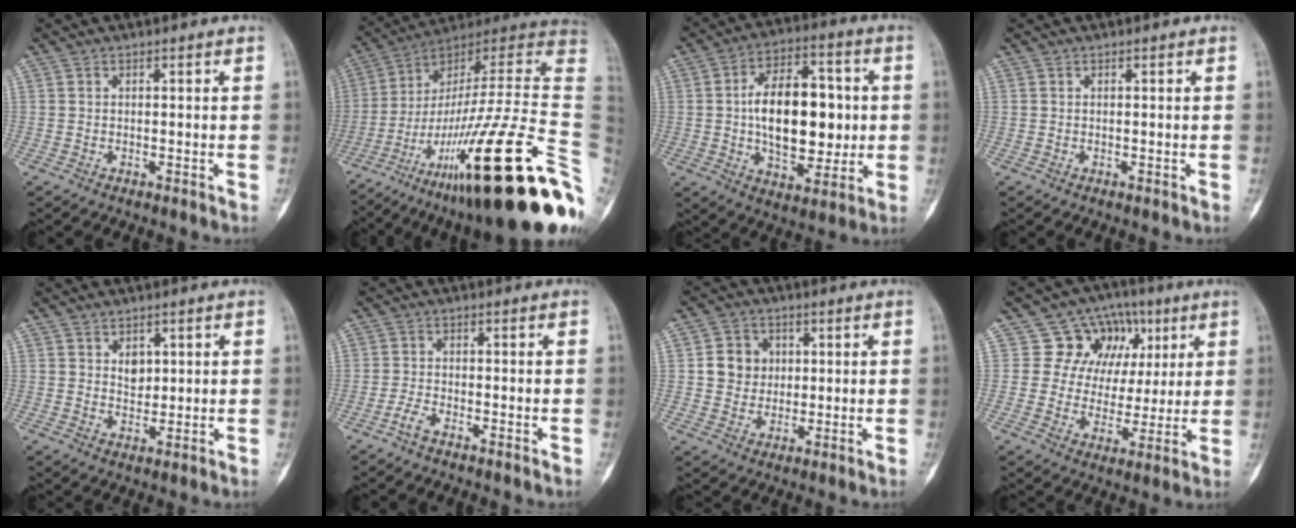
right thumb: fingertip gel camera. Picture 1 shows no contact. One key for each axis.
{"total": 35.7, "fx": -10.5, "fy": 6.4, "fz": 33.5, "tx": -0.448, "ty": 0.073, "tz": -0.174}
{"total": 18.6, "fx": 0.5, "fy": 10.7, "fz": 15.3, "tx": -0.201, "ty": 0.014, "tz": 0.012}
{"total": 0.0}
{"total": 3.0, "fx": 1.2, "fy": 2.2, "fz": 1.8, "tx": -0.013, "ty": -0.009, "tz": 0.022}
{"total": 2.3, "fx": -1.8, "fy": 0.5, "fz": 1.3, "tx": -0.036, "ty": 0.007, "tz": -0.040}
{"total": 6.6, "fx": 1.1, "fy": 6.0, "fz": 2.5, "tx": -0.008, "ty": 0.002, "tz": 0.016}
{"total": 13.0, "fx": 4.4, "fy": 11.2, "fz": 4.9, "tx": -0.020, "ty": 0.002, "tz": 0.071}